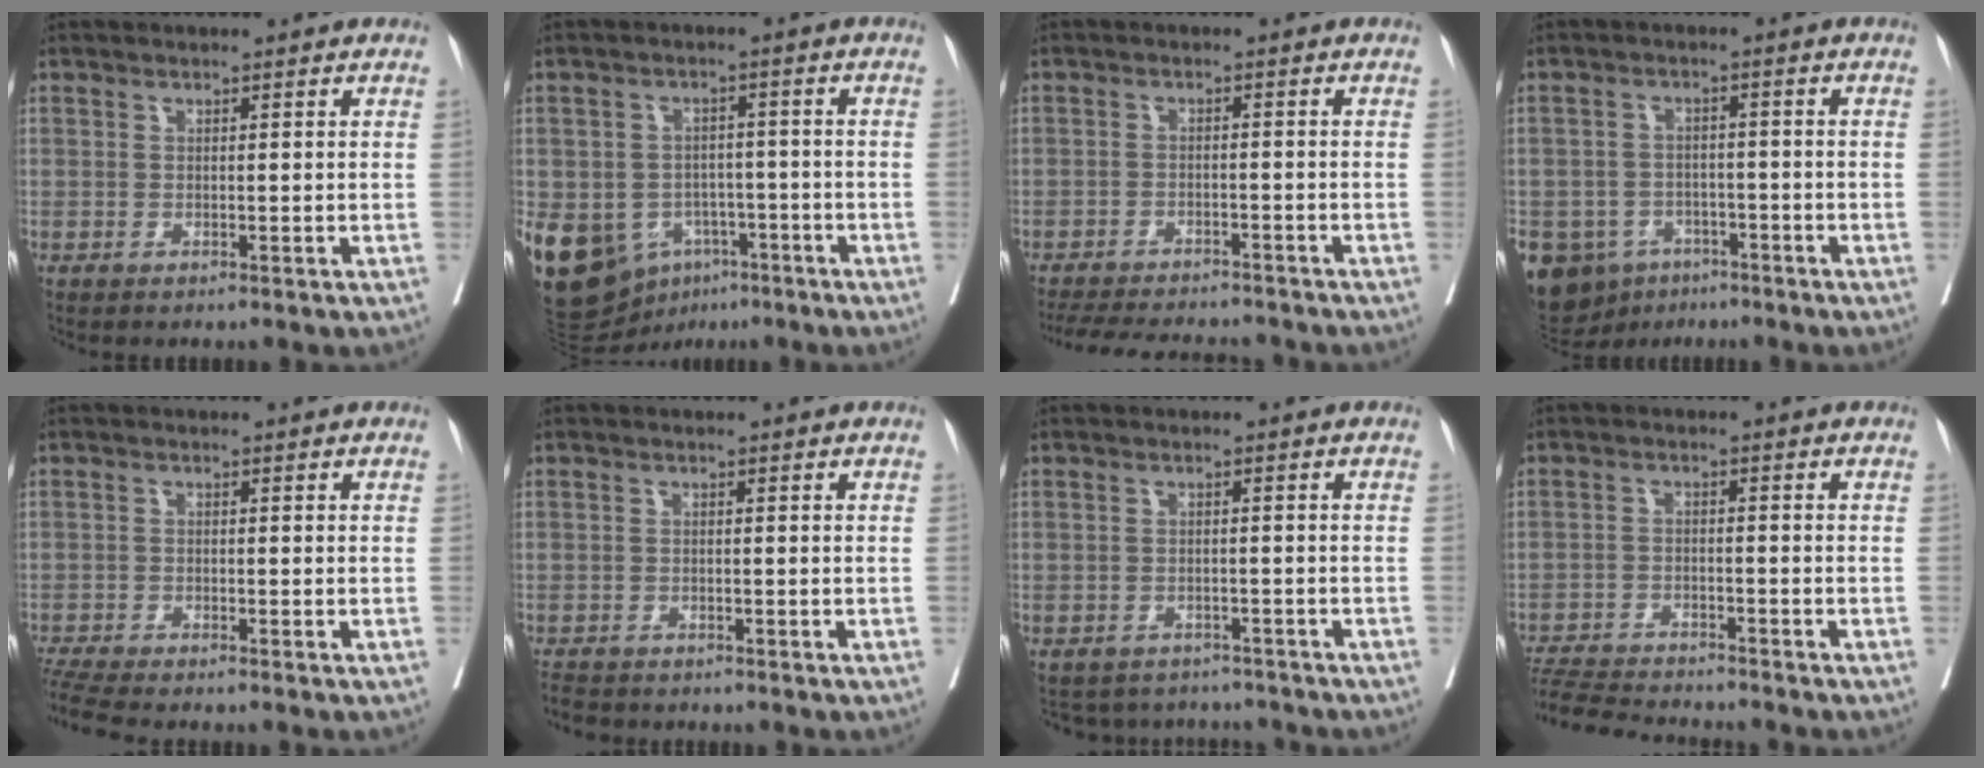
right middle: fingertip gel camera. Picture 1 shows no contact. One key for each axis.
{"total": 16.3, "fx": -7.4, "fy": 12.2, "fz": 7.9, "tx": -0.182, "ty": 0.010, "tz": -0.102}
{"total": 12.6, "fx": -11.4, "fy": 3.0, "fz": 4.3, "tx": -0.077, "ty": -0.003, "tz": -0.156}
{"total": 13.1, "fx": -7.1, "fy": 10.3, "fz": 4.1, "tx": -0.112, "ty": 0.011, "tz": -0.092}
{"total": 5.1, "fx": -4.7, "fy": -0.6, "fz": 1.8, "tx": -0.038, "ty": -0.018, "tz": -0.087}
{"total": 3.5, "fx": -3.2, "fy": 1.1, "fz": 0.9, "tx": -0.015, "ty": -0.008, "tz": -0.050}
{"total": 7.8, "fx": -7.3, "fy": 2.6, "fz": 0.3, "tx": 0.000, "ty": 0.018, "tz": -0.088}
{"total": 10.0, "fx": -9.6, "fy": 0.4, "fz": 2.9, "tx": -0.049, "ty": -0.005, "tz": -0.157}